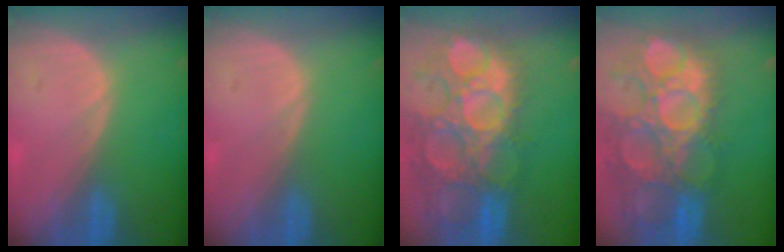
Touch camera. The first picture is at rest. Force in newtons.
{"total": 0.0}
{"total": 15.2, "press": 12.6, "slide": 8.5}
{"total": 15.2, "press": 12.6, "slide": 8.5}